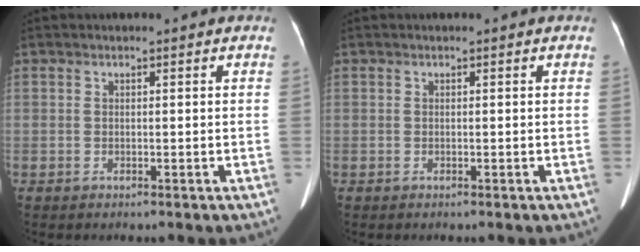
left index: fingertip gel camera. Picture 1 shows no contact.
{"total": 0.0}